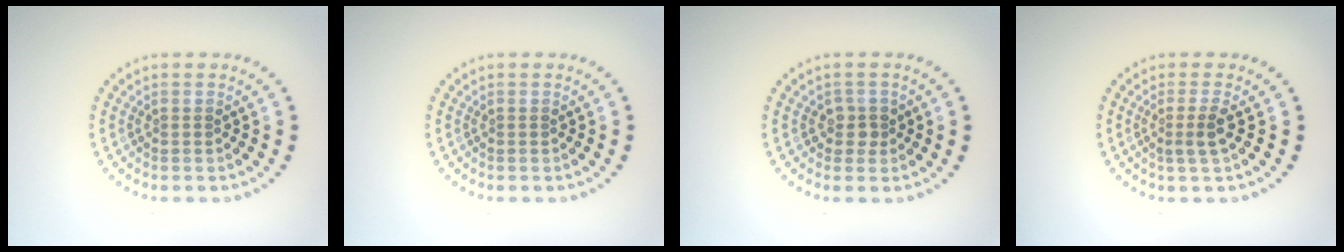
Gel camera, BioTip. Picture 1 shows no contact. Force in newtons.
{"total": 0.0}
{"total": 1.6, "press": 1.3, "slide": 0.9}
{"total": 1.8, "press": 1.4, "slide": 1.1}